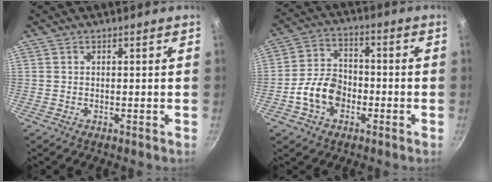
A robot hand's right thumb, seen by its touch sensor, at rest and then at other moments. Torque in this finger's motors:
{"motor_torque": [-0.07, 0.28, 0.67, -0.59, 0.33]}